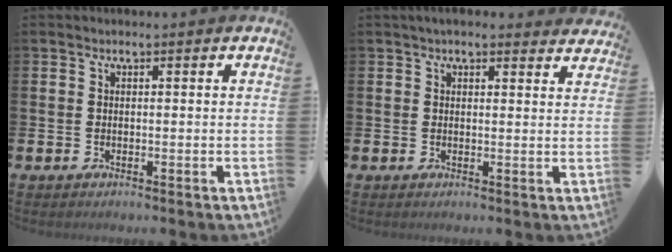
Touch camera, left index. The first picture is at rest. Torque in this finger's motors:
{"motor_torque": [1.05, -1.09, 0.32, 0.10]}